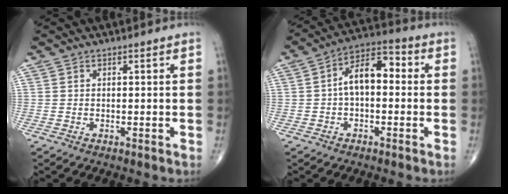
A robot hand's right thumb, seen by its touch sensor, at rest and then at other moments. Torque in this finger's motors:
{"motor_torque": [1.33, 1.50, 1.12, -0.05, 0.04]}